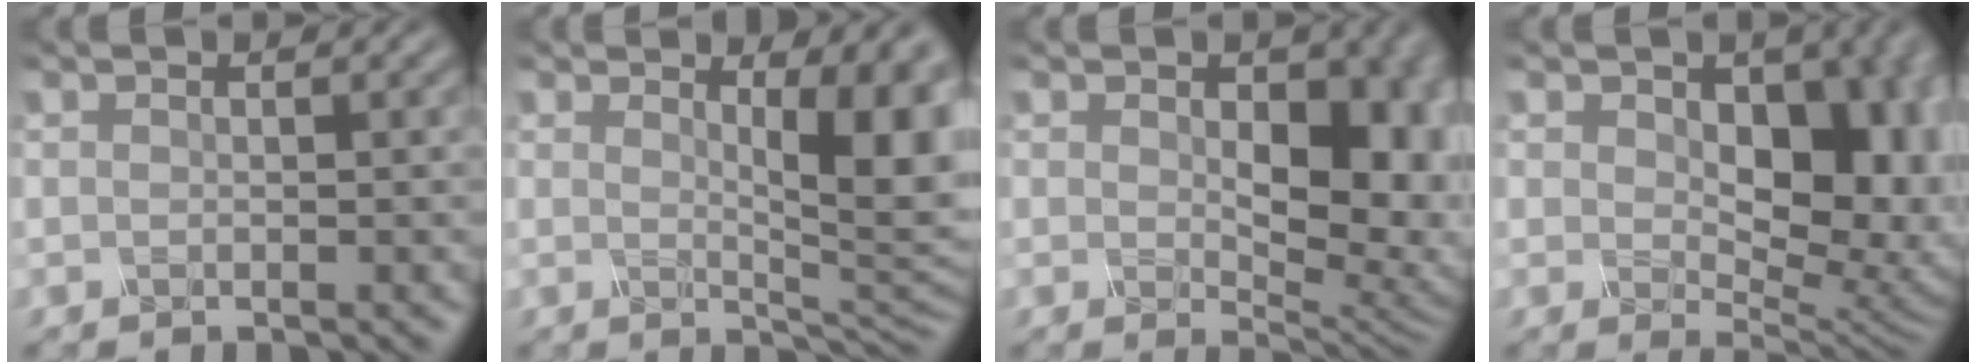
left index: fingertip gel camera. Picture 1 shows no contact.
{"total": 8.0, "force": [1.9, 2.4, 7.4], "torque": [-0.091, -0.011, 0.033]}
{"total": 8.3, "force": [0.3, 4.6, 7.0], "torque": [-0.099, -0.008, 0.013]}
{"total": 9.3, "force": [0.9, 5.8, 7.2], "torque": [-0.104, -0.017, 0.022]}